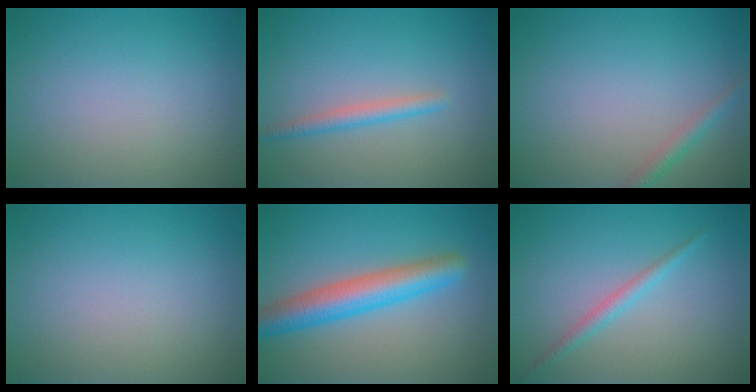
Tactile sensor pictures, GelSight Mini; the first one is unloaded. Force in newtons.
{"total": 1.8, "press": 1.8, "slide": 0.1}
{"total": 1.4, "press": 1.4, "slide": 0.1}
{"total": 0.0}
{"total": 5.4, "press": 5.4, "slide": 0.1}
{"total": 1.6, "press": 1.6, "slide": 0.1}